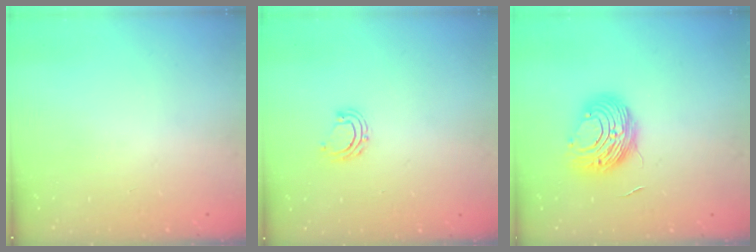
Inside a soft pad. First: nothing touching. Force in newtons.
{"total": 6.0, "press": 5.8, "slide": 1.3}
{"total": 9.7, "press": 9.6, "slide": 0.6}